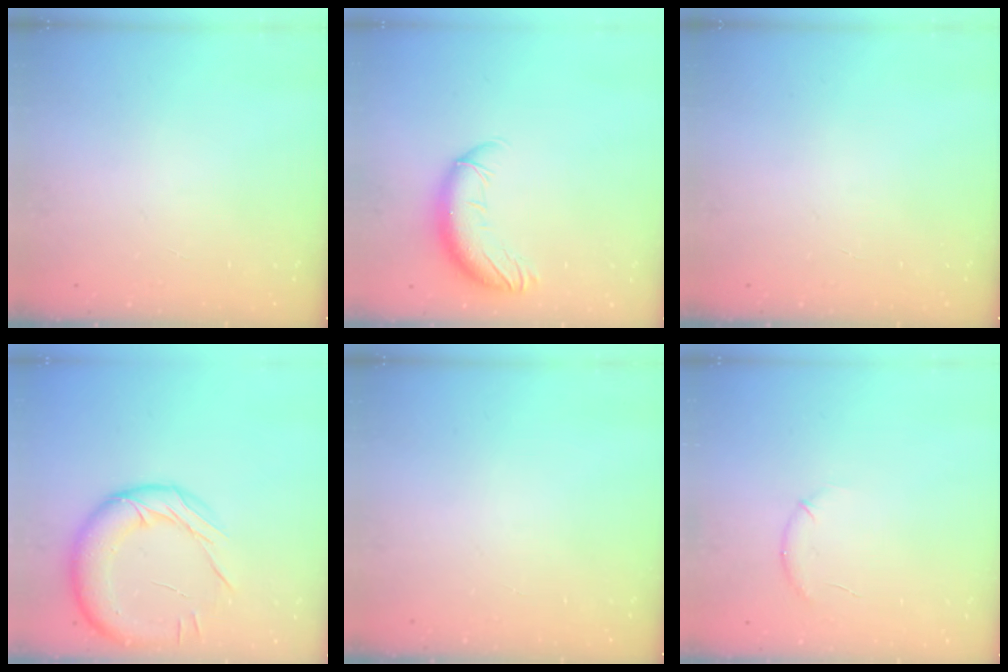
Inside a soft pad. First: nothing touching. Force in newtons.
{"total": 10.8, "press": 10.6, "slide": 2.3}
{"total": 0.0}
{"total": 17.3, "press": 17.2, "slide": 1.6}
{"total": 0.0}
{"total": 6.3, "press": 6.1, "slide": 1.6}